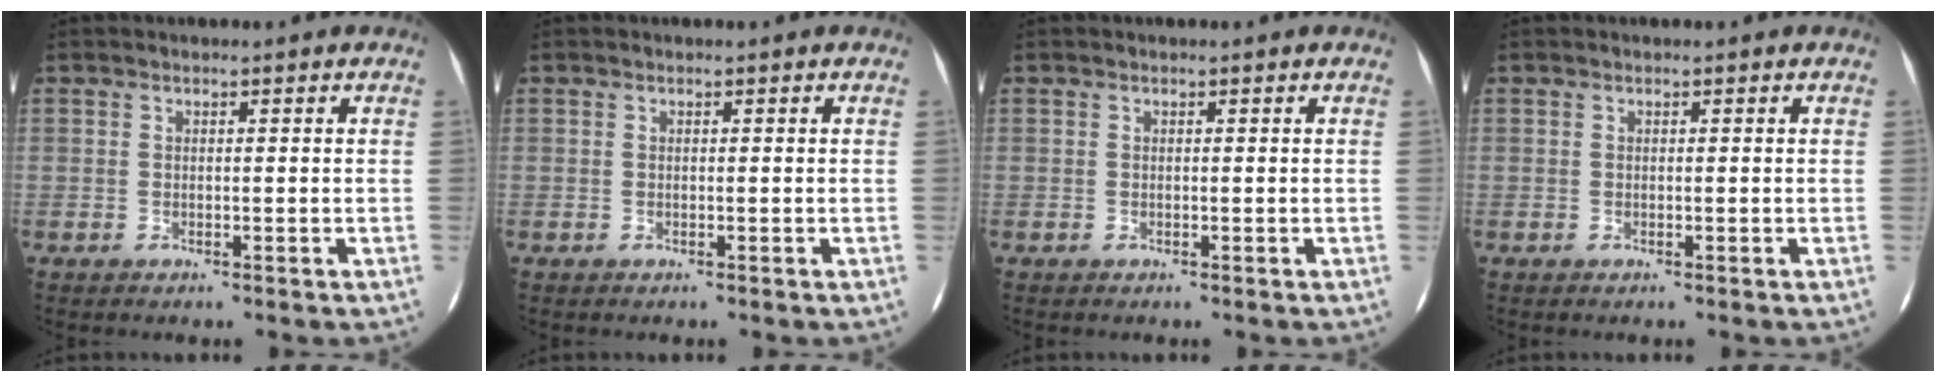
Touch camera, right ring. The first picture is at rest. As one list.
[{"total": 0.0}, {"total": 0.0}, {"total": 0.0}]